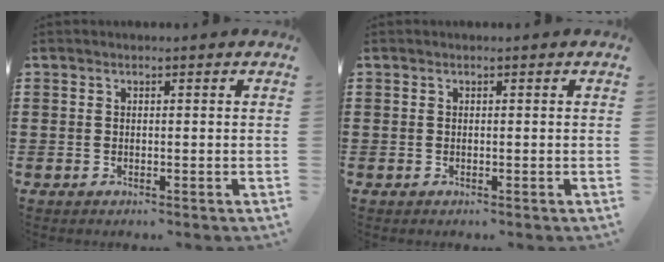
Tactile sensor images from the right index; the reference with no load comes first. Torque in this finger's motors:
{"motor_torque": [0.51, 0.74, 0.00, 0.00]}